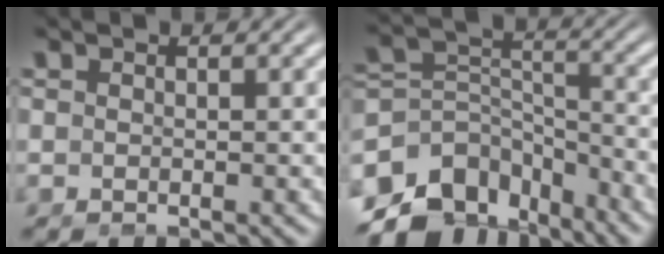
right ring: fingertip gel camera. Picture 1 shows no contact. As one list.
[{"total": 11.7, "force": [-5.6, 8.5, 5.7], "torque": [-0.129, -0.058, -0.076]}]